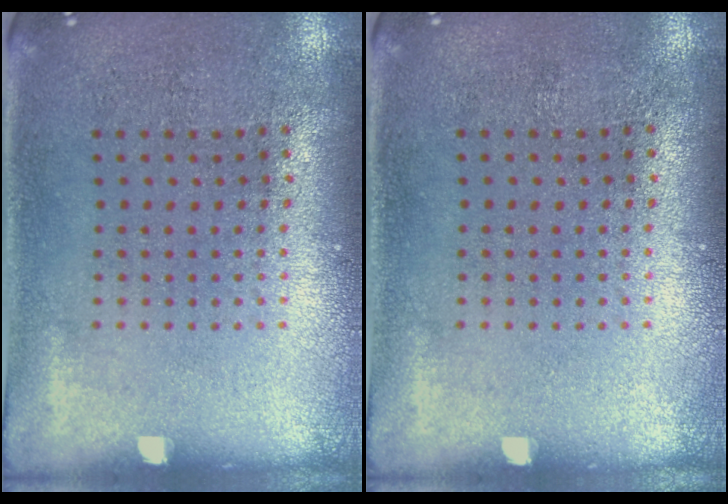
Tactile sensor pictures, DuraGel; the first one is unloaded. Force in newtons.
{"total": 0.0}